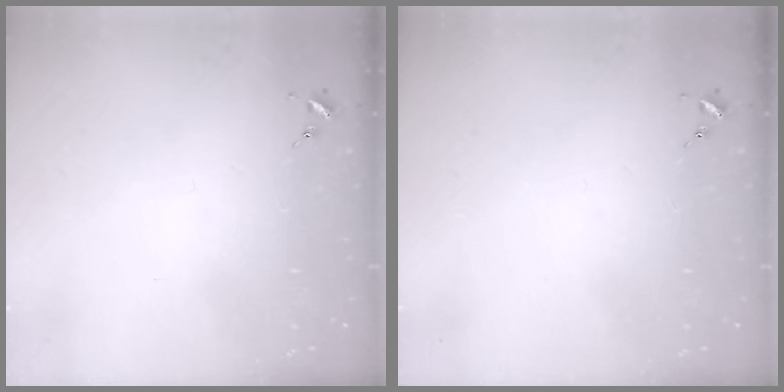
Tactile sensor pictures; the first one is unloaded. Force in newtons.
{"total": 0.0}